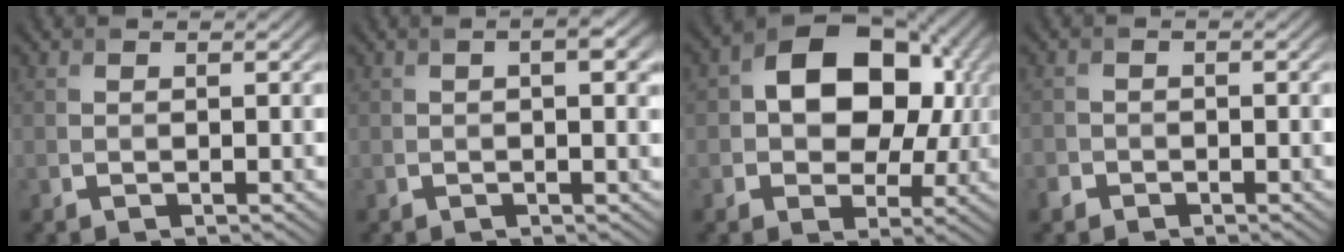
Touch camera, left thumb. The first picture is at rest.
{"total": 3.0, "force": [0.4, 1.1, 2.8], "torque": [-0.044, 0.006, 0.006]}
{"total": 13.5, "force": [1.8, 9.5, 9.4], "torque": [-0.150, 0.008, 0.024]}
{"total": 1.7, "force": [-1.2, 1.1, 0.2], "torque": [-0.002, 0.000, -0.029]}